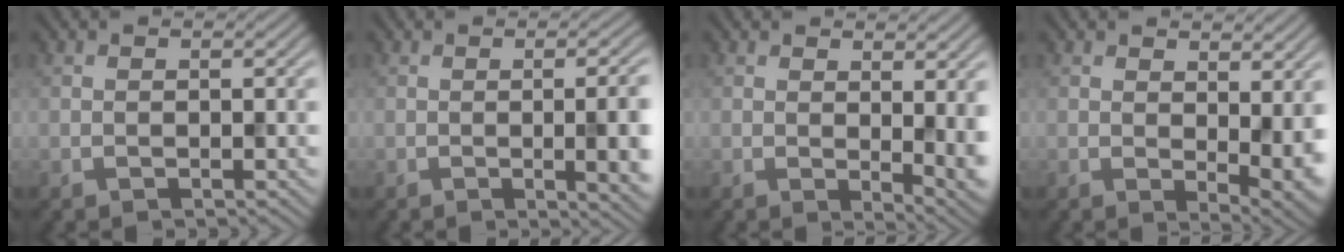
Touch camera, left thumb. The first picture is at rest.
{"total": 8.0, "force": [-0.7, 2.6, 7.5], "torque": [-0.081, 0.000, -0.007]}
{"total": 4.4, "force": [1.1, 1.2, 4.0], "torque": [-0.056, -0.009, 0.021]}
{"total": 5.3, "force": [1.5, 2.0, 4.7], "torque": [-0.069, -0.006, 0.030]}